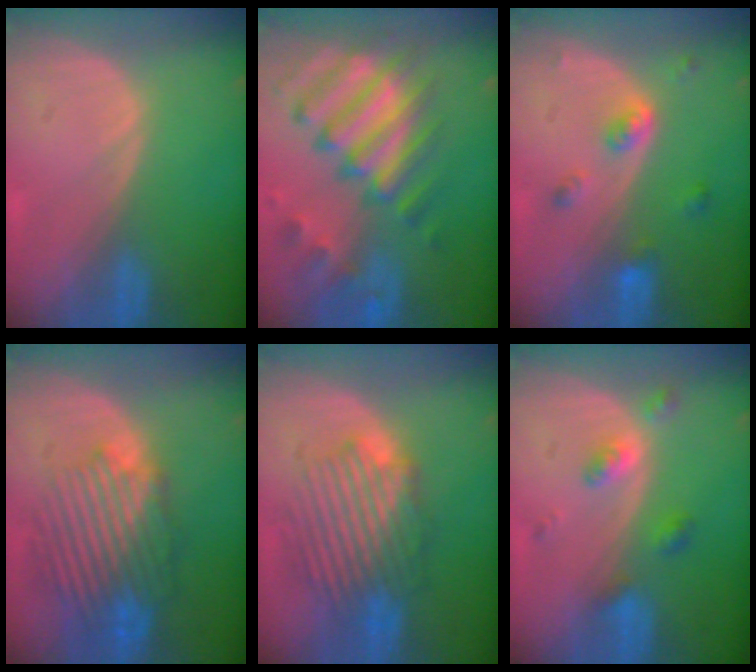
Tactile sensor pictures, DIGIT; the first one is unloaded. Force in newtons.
{"total": 12.0, "press": 10.4, "slide": 6.0}
{"total": 4.3, "press": 3.9, "slide": 1.8}
{"total": 10.2, "press": 9.7, "slide": 3.4}
{"total": 8.6, "press": 8.5, "slide": 1.5}
{"total": 4.4, "press": 4.0, "slide": 1.7}